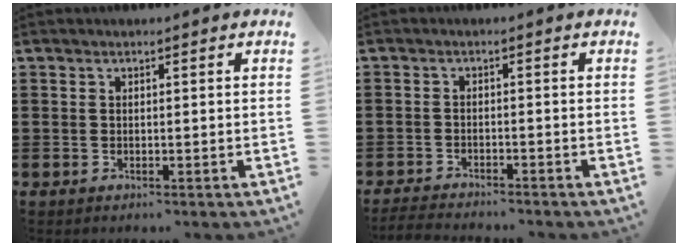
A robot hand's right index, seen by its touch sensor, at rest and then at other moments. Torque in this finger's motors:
{"motor_torque": [-1.09, 1.05, -0.93, -0.21]}